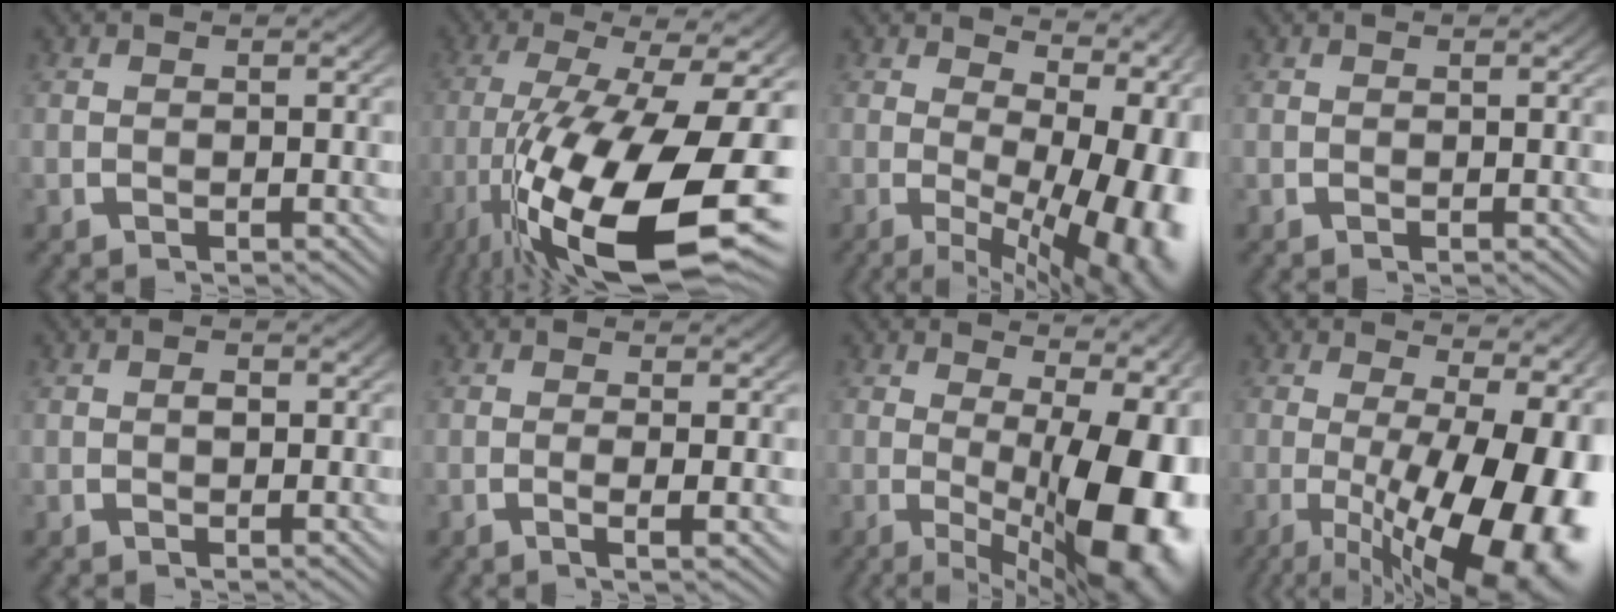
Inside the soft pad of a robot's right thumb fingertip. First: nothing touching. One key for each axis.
{"total": 19.8, "fx": -6.0, "fy": 9.5, "fz": 16.3, "tx": -0.323, "ty": -0.073, "tz": -0.041}
{"total": 13.0, "fx": -1.6, "fy": 6.9, "fz": 10.8, "tx": -0.164, "ty": -0.037, "tz": -0.005}
{"total": 0.0}
{"total": 0.8, "fx": -0.4, "fy": 0.4, "fz": 0.5, "tx": -0.016, "ty": -0.003, "tz": -0.005}
{"total": 1.8, "fx": -0.2, "fy": 0.0, "fz": 1.8, "tx": -0.034, "ty": -0.004, "tz": -0.010}
{"total": 14.8, "fx": -2.1, "fy": 7.5, "fz": 12.6, "tx": -0.173, "ty": -0.051, "tz": -0.003}
{"total": 18.6, "fx": -3.8, "fy": 10.2, "fz": 15.1, "tx": -0.228, "ty": -0.060, "tz": -0.028}